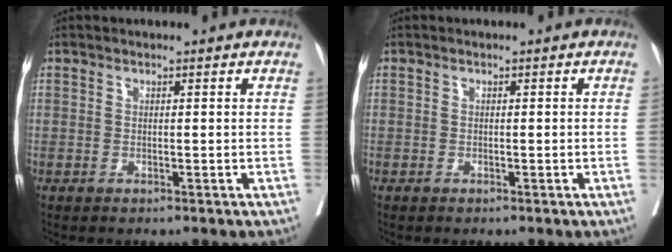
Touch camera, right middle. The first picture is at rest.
{"total": 0.0}